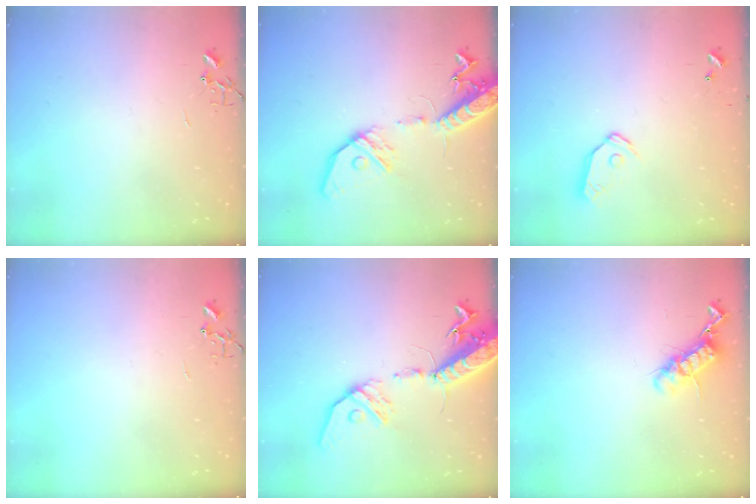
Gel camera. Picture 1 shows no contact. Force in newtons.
{"total": 17.0, "press": 16.7, "slide": 3.3}
{"total": 9.2, "press": 9.2, "slide": 1.0}
{"total": 0.0}
{"total": 18.2, "press": 17.7, "slide": 4.0}
{"total": 12.3, "press": 12.3, "slide": 0.6}